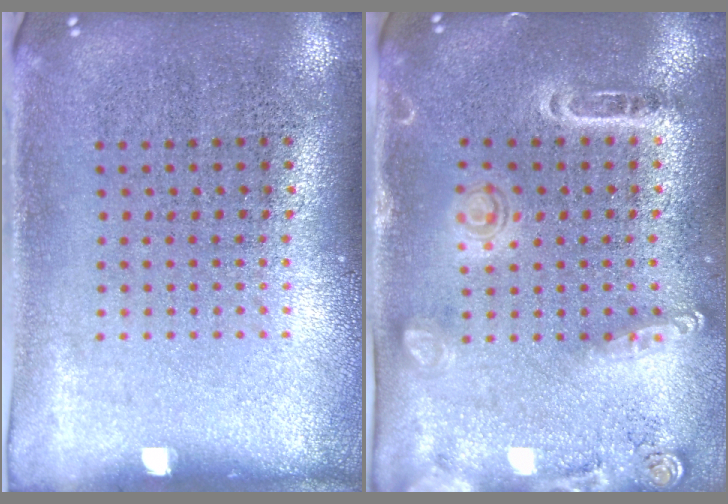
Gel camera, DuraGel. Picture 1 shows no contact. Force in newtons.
{"total": 1.6, "press": 1.5, "slide": 0.6}